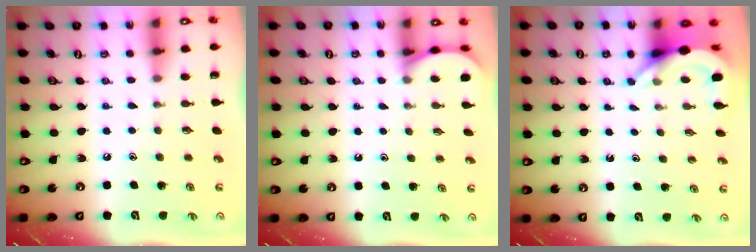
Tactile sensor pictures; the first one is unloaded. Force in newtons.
{"total": 1.4, "press": 1.4, "slide": 0.1}
{"total": 5.2, "press": 5.2, "slide": 0.2}